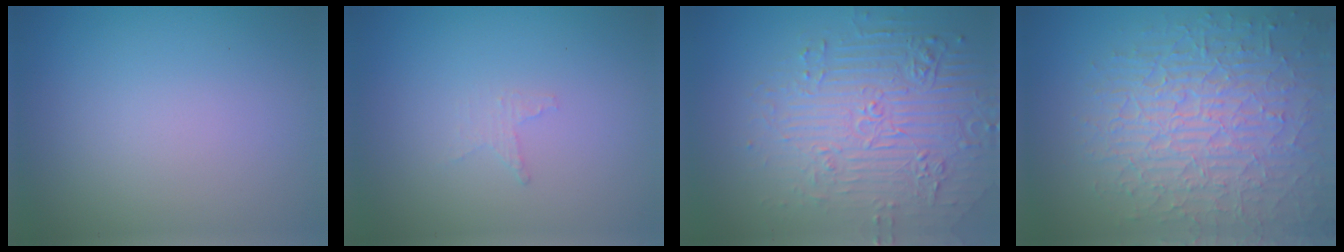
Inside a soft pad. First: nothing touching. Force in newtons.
{"total": 0.9, "press": 0.8, "slide": 0.3}
{"total": 6.9, "press": 5.3, "slide": 4.4}
{"total": 9.0, "press": 6.3, "slide": 6.4}